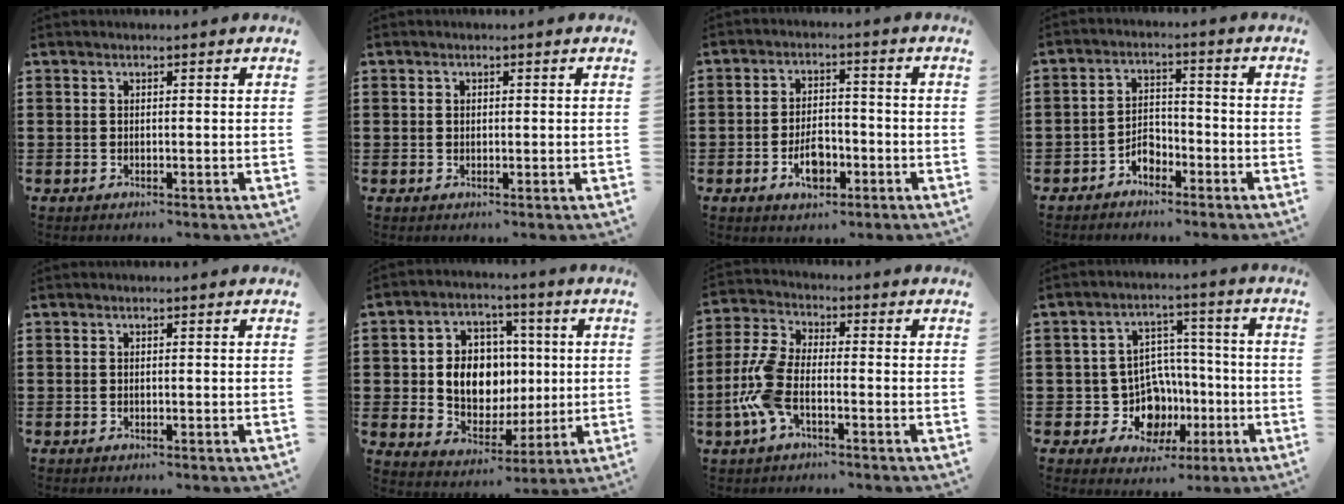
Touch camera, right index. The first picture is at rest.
{"total": 0.5, "force": [0.2, 0.5, 0.1], "torque": [-0.004, 0.003, 0.003]}
{"total": 5.6, "force": [-2.3, 3.0, 4.1], "torque": [-0.066, 0.005, -0.043]}
{"total": 3.6, "force": [-2.6, 1.9, 1.4], "torque": [-0.029, 0.009, -0.053]}
{"total": 0.0}
{"total": 9.1, "force": [0.7, 7.6, 5.0], "torque": [-0.098, 0.015, 0.014]}
{"total": 7.9, "force": [-2.7, 3.6, 6.5], "torque": [-0.168, -0.007, -0.056]}
{"total": 9.2, "force": [-1.7, 8.1, 4.1], "torque": [-0.091, 0.008, -0.019]}